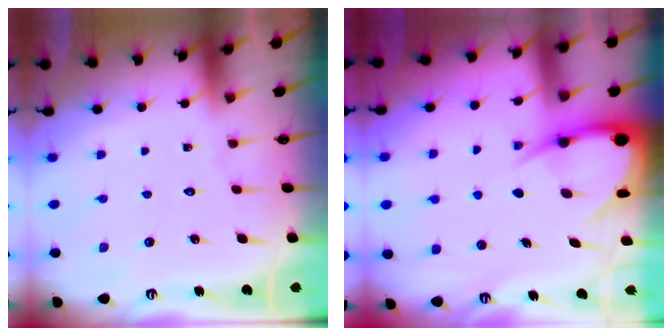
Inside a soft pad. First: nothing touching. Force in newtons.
{"total": 9.4, "press": 9.4, "slide": 1.2}